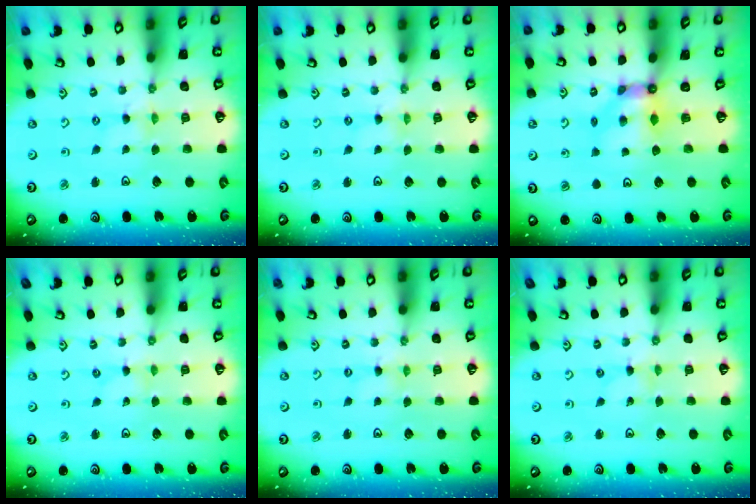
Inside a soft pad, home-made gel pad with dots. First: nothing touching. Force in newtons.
{"total": 0.0}
{"total": 6.7, "press": 6.7, "slide": 0.1}
{"total": 0.0}
{"total": 0.0}
{"total": 0.0}